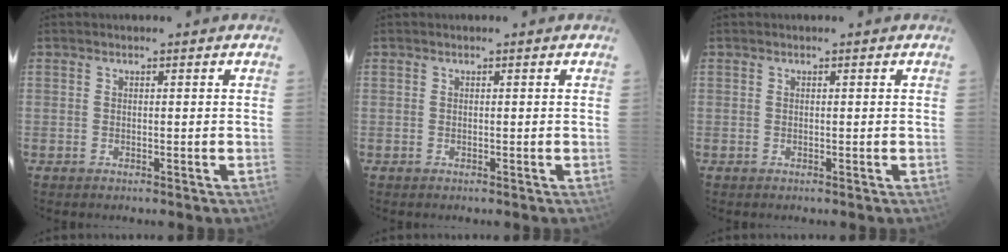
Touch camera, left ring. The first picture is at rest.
{"total": 0.0}
{"total": 0.0}